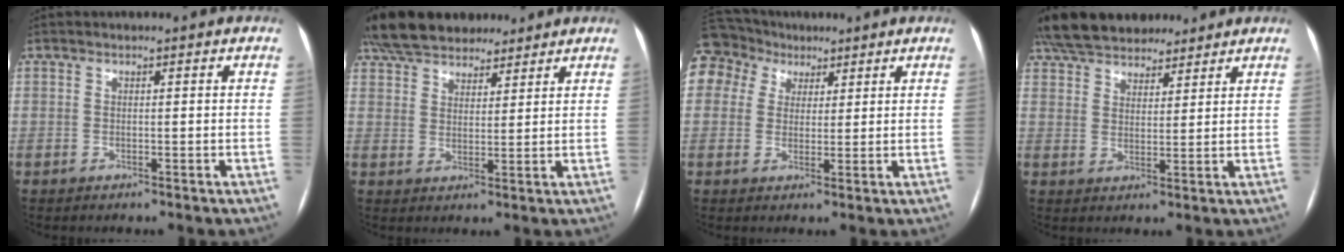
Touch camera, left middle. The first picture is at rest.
{"total": 15.4, "force": [13.0, 5.9, 5.7], "torque": [-0.112, 0.042, 0.212]}
{"total": 9.1, "force": [5.3, 7.2, 1.7], "torque": [-0.048, 0.047, 0.104]}
{"total": 16.6, "force": [14.2, 6.1, 6.1], "torque": [-0.121, 0.038, 0.226]}